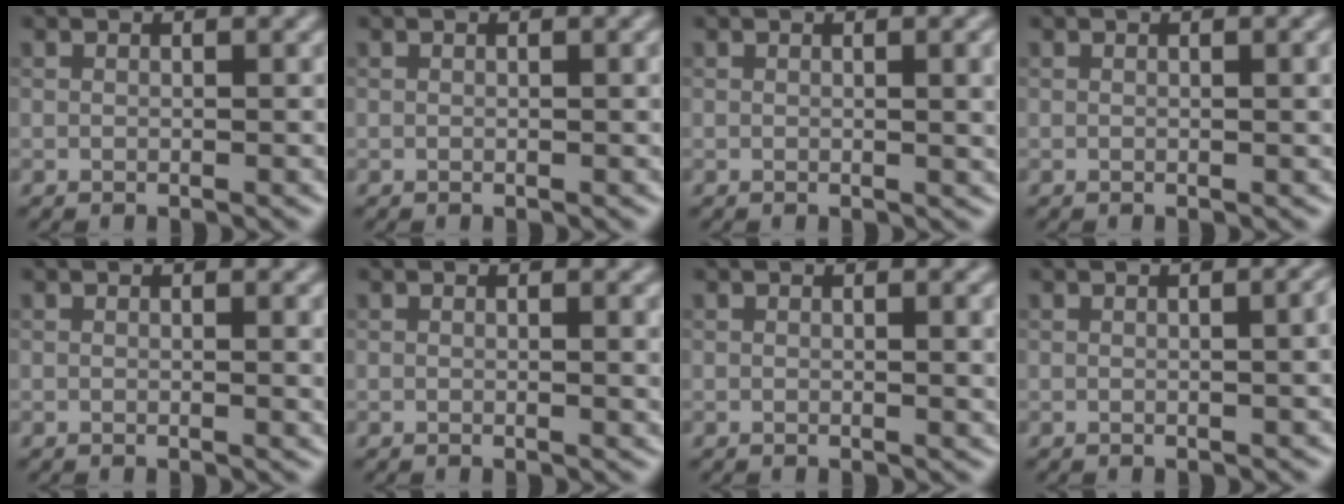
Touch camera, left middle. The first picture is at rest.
{"total": 0.6, "force": [0.1, 0.1, 0.6], "torque": [-0.007, 0.003, 0.000]}
{"total": 3.3, "force": [0.5, 1.1, 3.1], "torque": [-0.032, 0.006, 0.004]}
{"total": 1.6, "force": [0.3, 0.4, 1.5], "torque": [-0.017, 0.004, 0.001]}
{"total": 1.4, "force": [0.3, 0.4, 1.3], "torque": [-0.013, 0.000, 0.002]}
{"total": 1.5, "force": [0.3, 0.4, 1.4], "torque": [-0.013, 0.000, 0.002]}
{"total": 2.2, "force": [0.4, 0.7, 2.1], "torque": [-0.021, 0.002, 0.003]}
{"total": 3.1, "force": [0.2, 1.3, 2.8], "torque": [-0.016, 0.011, 0.002]}